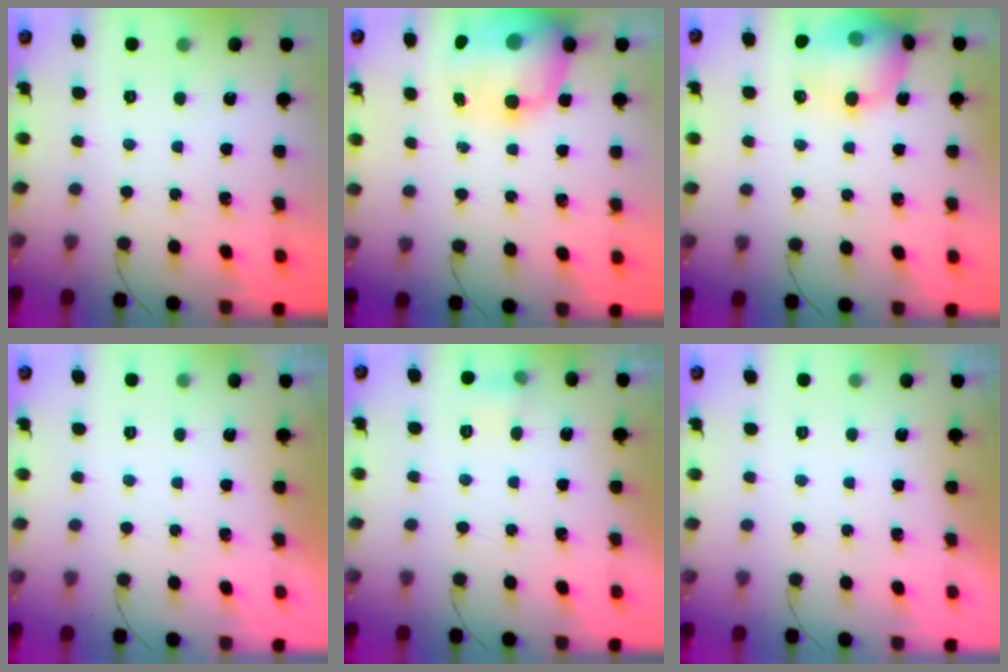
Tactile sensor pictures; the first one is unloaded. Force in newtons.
{"total": 17.5, "press": 16.9, "slide": 4.4}
{"total": 15.3, "press": 14.6, "slide": 4.3}
{"total": 0.0}
{"total": 5.4, "press": 5.3, "slide": 1.0}
{"total": 0.0}